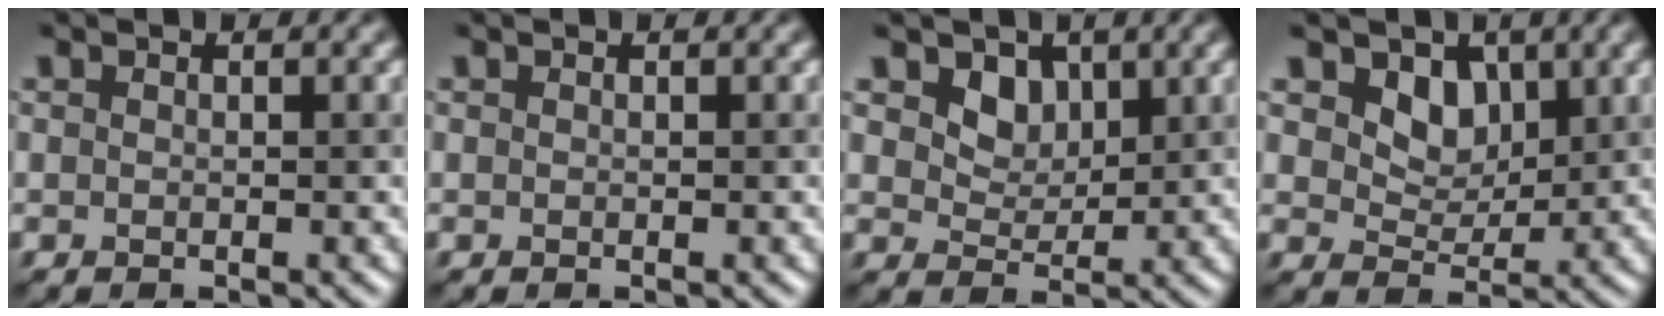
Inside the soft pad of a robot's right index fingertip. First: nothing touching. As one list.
[{"total": 0.0}, {"total": 3.1, "force": [1.5, 2.3, 1.4], "torque": [-0.037, -0.016, 0.027]}, {"total": 3.6, "force": [1.7, 2.6, 1.9], "torque": [-0.043, -0.012, 0.022]}]